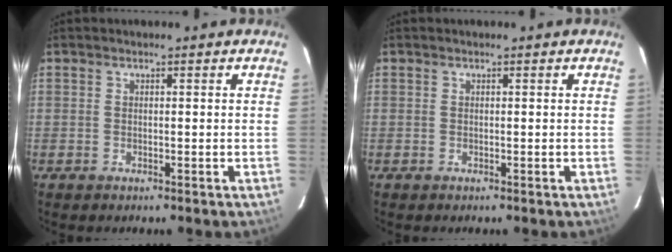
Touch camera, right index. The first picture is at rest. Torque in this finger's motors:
{"motor_torque": [0.00, 0.00, 0.00, 0.00]}